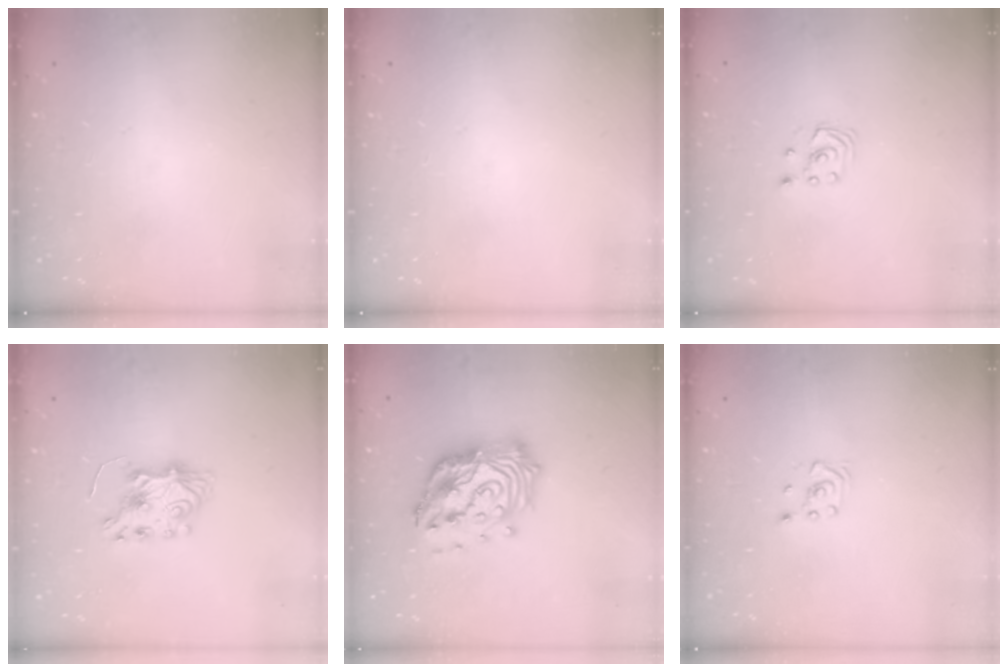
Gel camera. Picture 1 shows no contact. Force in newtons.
{"total": 0.0}
{"total": 1.8, "press": 1.8, "slide": 0.2}
{"total": 6.9, "press": 6.9, "slide": 0.4}
{"total": 20.6, "press": 20.4, "slide": 2.2}
{"total": 2.6, "press": 2.4, "slide": 1.0}